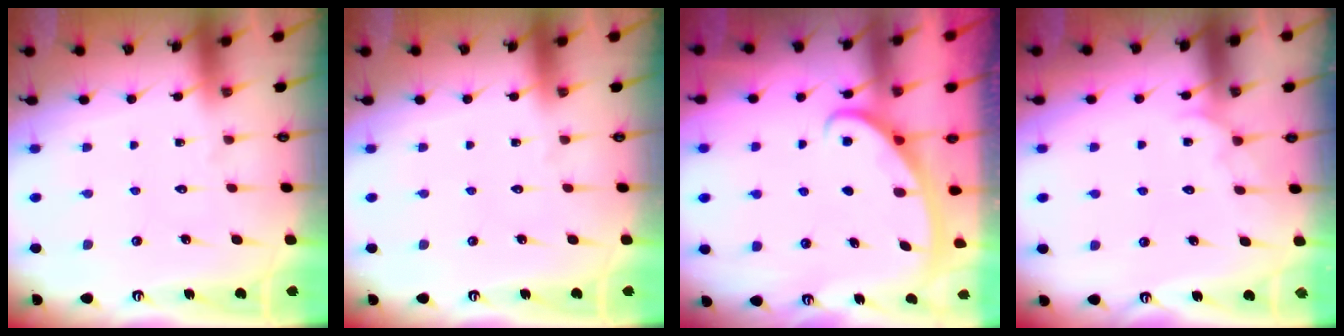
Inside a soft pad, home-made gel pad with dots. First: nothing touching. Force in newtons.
{"total": 0.0}
{"total": 2.9, "press": 2.9, "slide": 0.4}
{"total": 3.0, "press": 3.0, "slide": 0.3}